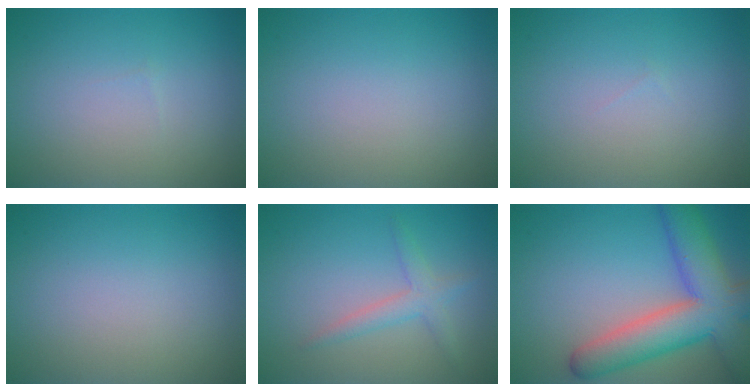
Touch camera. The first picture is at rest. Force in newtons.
{"total": 0.0}
{"total": 0.0}
{"total": 0.0}
{"total": 2.1, "press": 2.1, "slide": 0.2}
{"total": 9.5, "press": 9.5, "slide": 0.6}